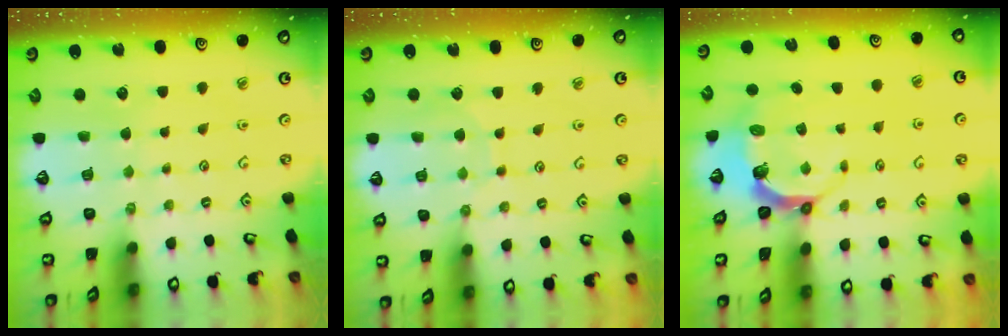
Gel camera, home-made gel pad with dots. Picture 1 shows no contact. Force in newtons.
{"total": 6.7, "press": 6.7, "slide": 0.2}
{"total": 5.8, "press": 4.7, "slide": 3.4}